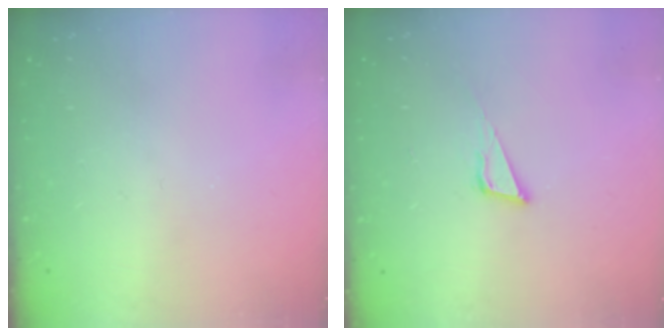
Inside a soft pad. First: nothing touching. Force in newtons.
{"total": 6.4, "press": 5.8, "slide": 2.6}